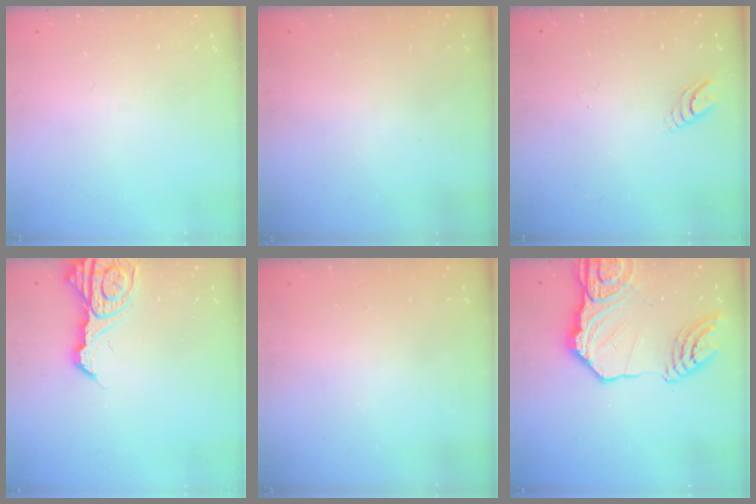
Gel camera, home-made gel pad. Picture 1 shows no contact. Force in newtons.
{"total": 0.0}
{"total": 3.9, "press": 3.9, "slide": 0.3}
{"total": 12.0, "press": 11.9, "slide": 1.6}
{"total": 0.0}
{"total": 21.1, "press": 21.0, "slide": 2.4}